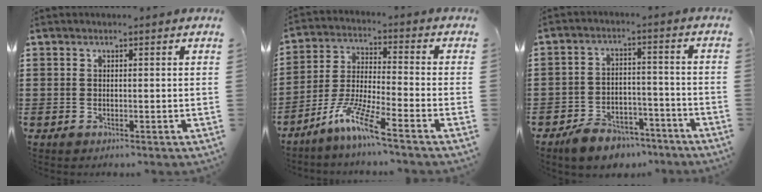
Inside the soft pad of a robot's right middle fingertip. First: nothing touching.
{"total": 8.2, "force": [-6.1, 0.5, 5.4], "torque": [-0.119, -0.010, -0.120]}
{"total": 6.4, "force": [-5.8, 2.3, 1.5], "torque": [-0.032, 0.022, -0.115]}